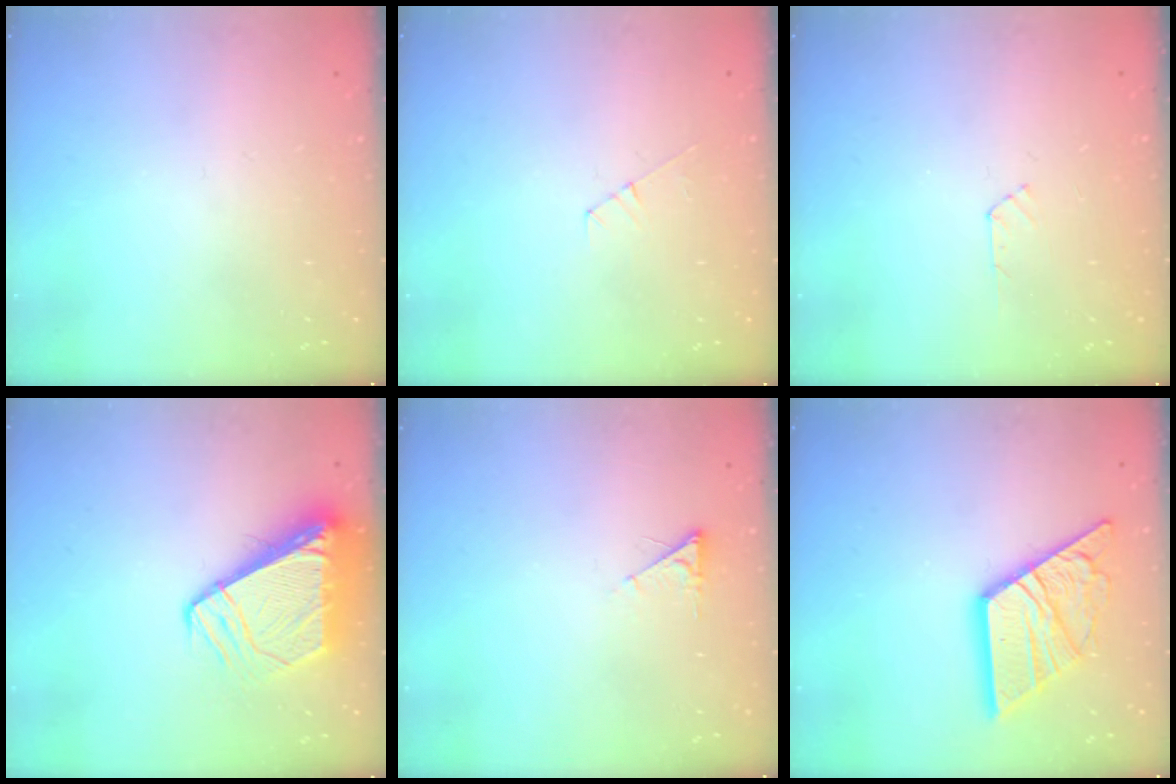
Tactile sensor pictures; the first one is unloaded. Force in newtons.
{"total": 5.0, "press": 5.0, "slide": 0.5}
{"total": 3.3, "press": 3.2, "slide": 0.3}
{"total": 10.7, "press": 10.6, "slide": 1.2}
{"total": 2.6, "press": 2.6, "slide": 0.4}
{"total": 17.2, "press": 17.1, "slide": 1.8}